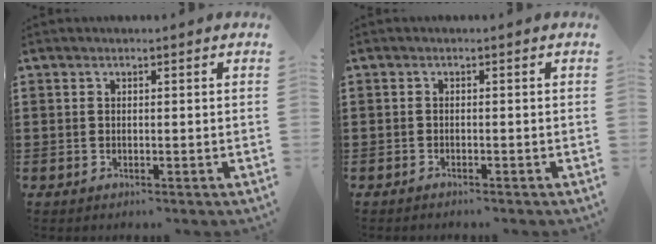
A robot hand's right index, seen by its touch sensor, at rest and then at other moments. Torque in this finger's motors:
{"motor_torque": [-0.56, 0.77, -0.11, -0.03]}